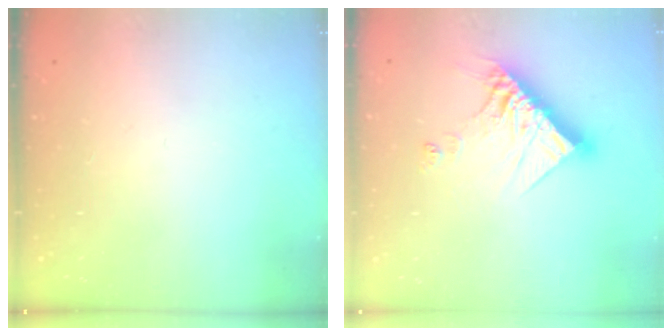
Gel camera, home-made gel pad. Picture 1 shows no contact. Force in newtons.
{"total": 13.5, "press": 13.5, "slide": 1.1}